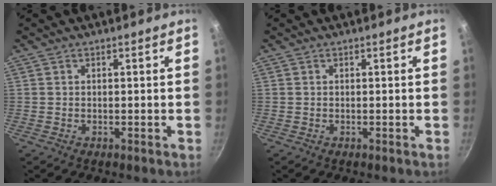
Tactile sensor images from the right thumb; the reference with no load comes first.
{"total": 0.0}